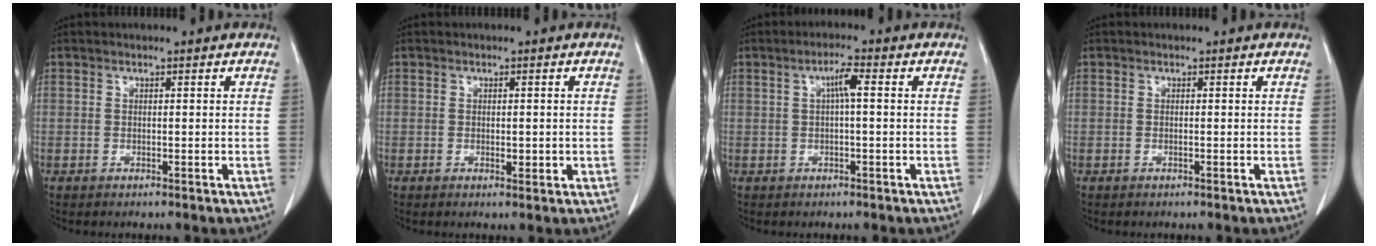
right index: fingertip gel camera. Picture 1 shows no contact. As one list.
[{"total": 1.6, "force": [-0.2, 0.6, 1.5], "torque": [-0.023, -0.003, 0.000]}, {"total": 2.8, "force": [0.5, 0.2, 2.8], "torque": [-0.053, 0.004, 0.009]}, {"total": 0.0}]